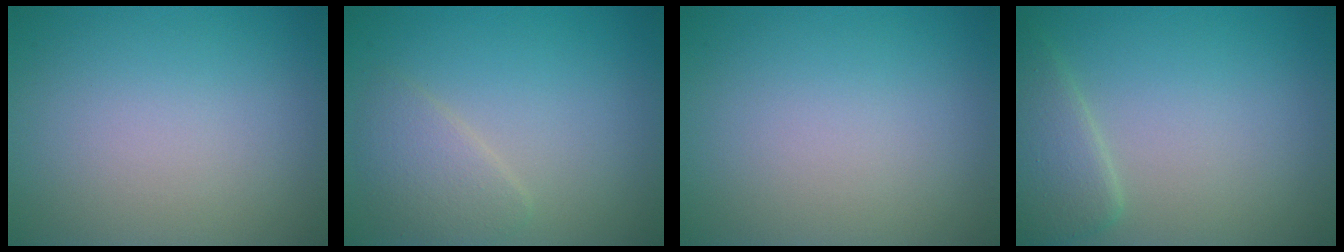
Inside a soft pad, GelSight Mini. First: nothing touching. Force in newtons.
{"total": 2.4, "press": 2.4, "slide": 0.1}
{"total": 0.0}
{"total": 3.0, "press": 2.9, "slide": 0.2}